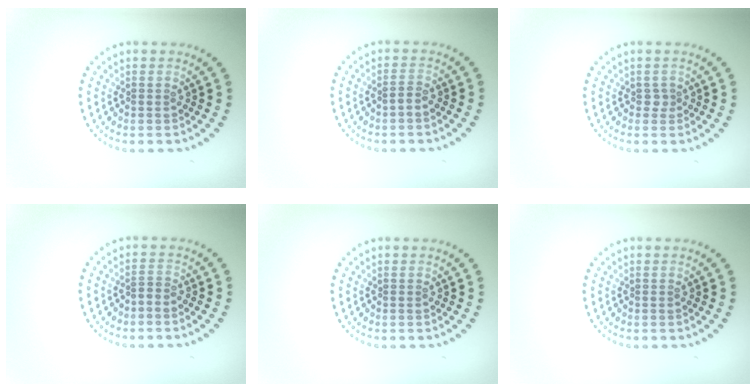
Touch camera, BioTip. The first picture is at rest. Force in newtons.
{"total": 0.9, "press": 0.8, "slide": 0.4}
{"total": 0.8, "press": 0.6, "slide": 0.6}
{"total": 0.6, "press": 0.3, "slide": 0.5}
{"total": 0.0}
{"total": 0.0}